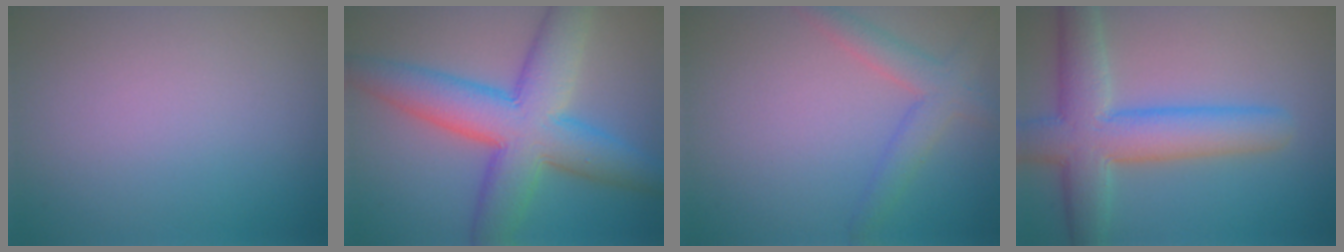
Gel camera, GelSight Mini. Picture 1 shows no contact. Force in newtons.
{"total": 10.1, "press": 10.1, "slide": 0.1}
{"total": 3.0, "press": 3.0, "slide": 0.1}
{"total": 7.7, "press": 7.7, "slide": 0.3}